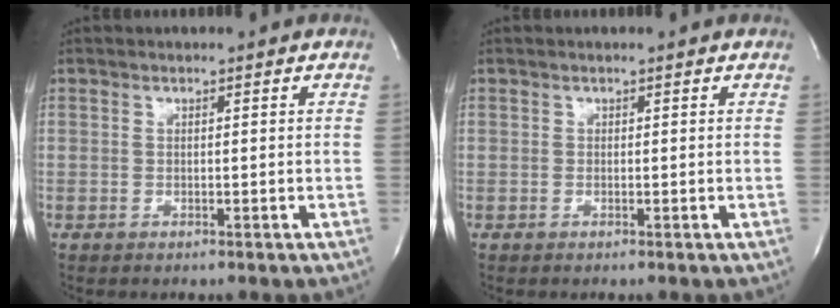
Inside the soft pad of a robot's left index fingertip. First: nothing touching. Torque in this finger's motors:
{"motor_torque": [-0.15, 0.07, -0.02, -0.01]}